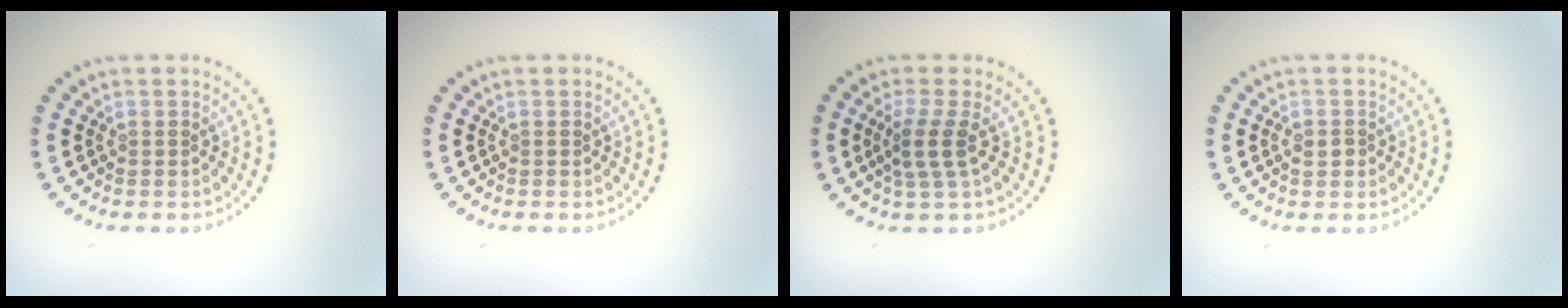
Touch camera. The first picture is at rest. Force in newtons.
{"total": 0.0}
{"total": 2.5, "press": 2.0, "slide": 1.6}
{"total": 1.2, "press": 1.1, "slide": 0.3}